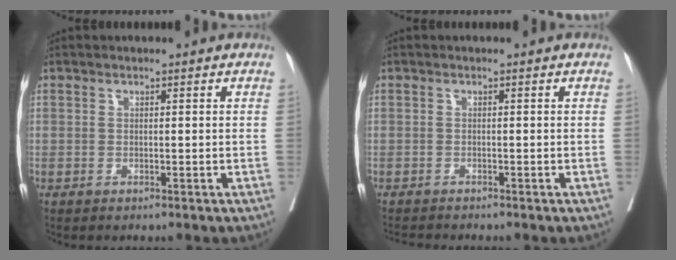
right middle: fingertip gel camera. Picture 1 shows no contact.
{"total": 2.0, "force": [-1.9, -0.3, 0.3], "torque": [-0.005, -0.008, -0.034]}